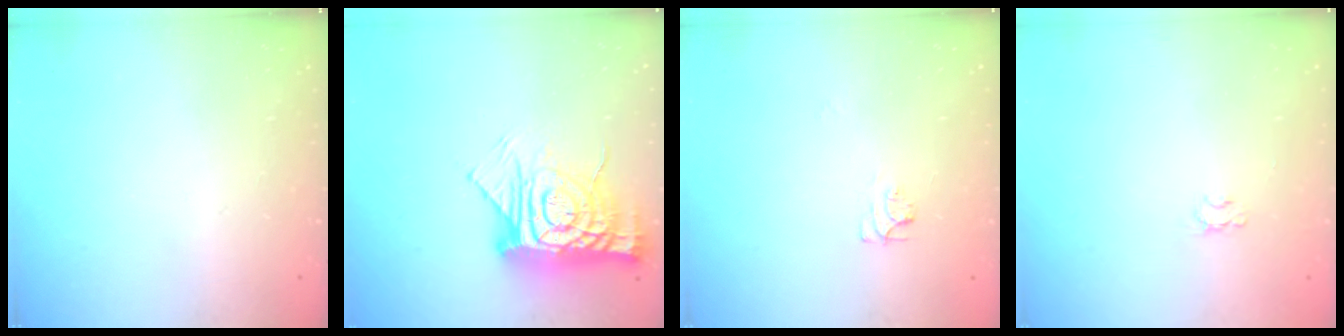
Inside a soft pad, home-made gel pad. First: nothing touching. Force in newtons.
{"total": 17.9, "press": 17.8, "slide": 1.7}
{"total": 6.2, "press": 6.2, "slide": 0.7}
{"total": 2.0, "press": 2.0, "slide": 0.3}